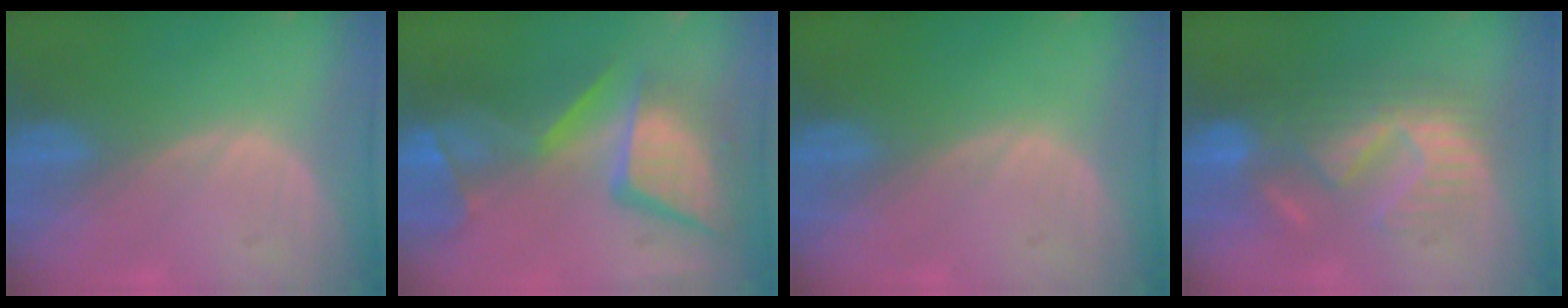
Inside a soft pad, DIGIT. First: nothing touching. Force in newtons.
{"total": 13.7, "press": 11.2, "slide": 7.9}
{"total": 0.0}
{"total": 9.4, "press": 9.2, "slide": 2.0}